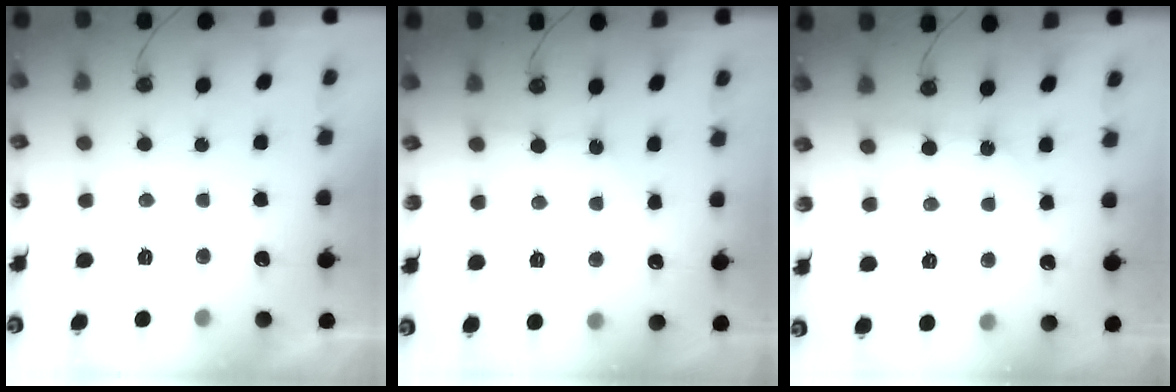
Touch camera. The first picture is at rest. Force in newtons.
{"total": 3.0, "press": 3.0, "slide": 0.4}
{"total": 2.8, "press": 2.8, "slide": 0.3}